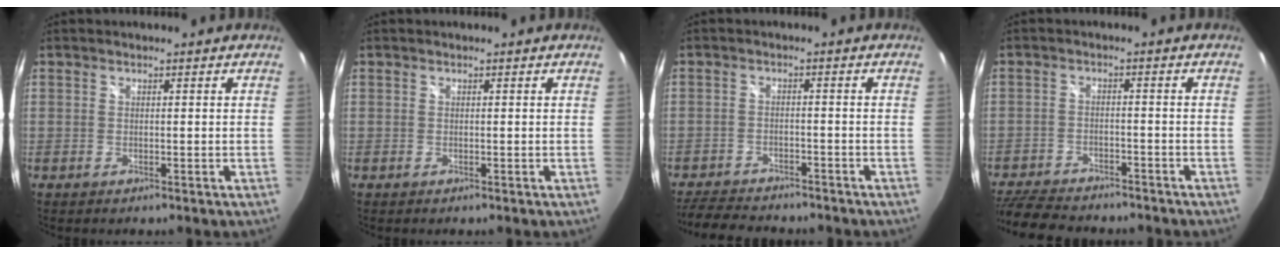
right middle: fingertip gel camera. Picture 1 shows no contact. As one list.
[{"total": 0.0}, {"total": 9.8, "force": [-8.8, 2.8, 3.3], "torque": [-0.090, -0.009, -0.139]}, {"total": 13.0, "force": [-11.2, 4.1, 5.1], "torque": [-0.131, -0.016, -0.181]}]